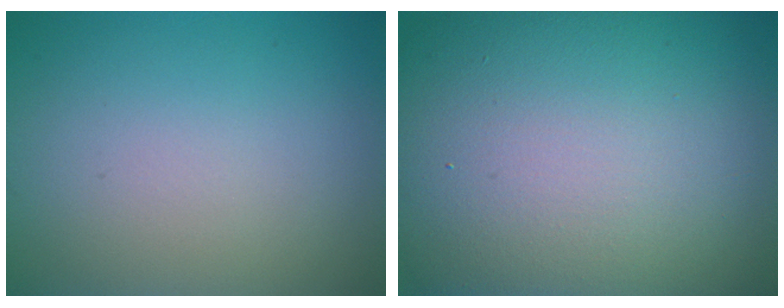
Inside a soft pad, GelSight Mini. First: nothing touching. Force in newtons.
{"total": 19.8, "press": 19.8, "slide": 0.7}